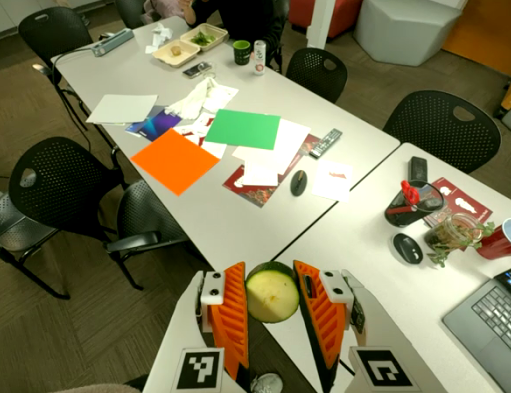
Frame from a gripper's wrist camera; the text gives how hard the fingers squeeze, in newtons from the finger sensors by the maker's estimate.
{"total": 10.5, "left": 10.9, "right": 10.2}